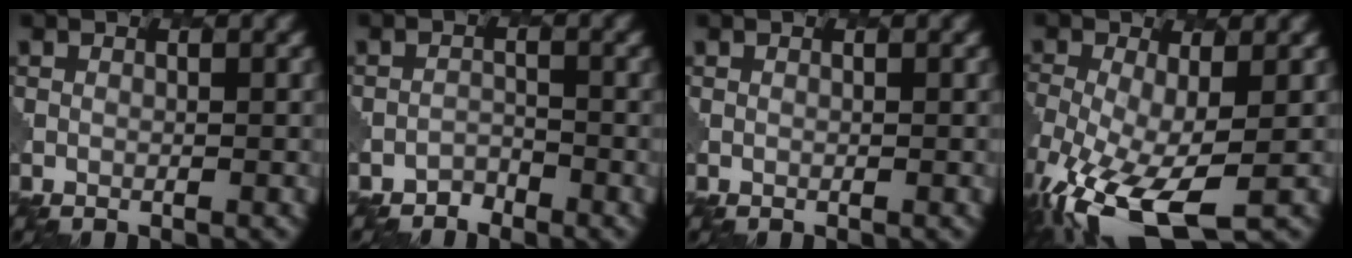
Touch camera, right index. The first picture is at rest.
{"total": 1.1, "force": [-0.9, 0.5, -0.3], "torque": [0.007, 0.004, -0.016]}
{"total": 0.0}
{"total": 11.1, "force": [-4.8, 4.8, 8.8], "torque": [-0.193, -0.043, -0.077]}